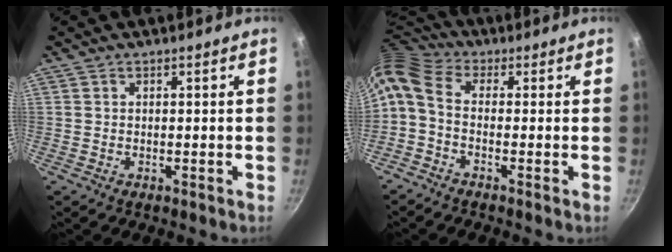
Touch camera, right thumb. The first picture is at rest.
{"total": 8.1, "force": [0.1, 5.0, 6.4], "torque": [-0.138, 0.029, -0.016]}